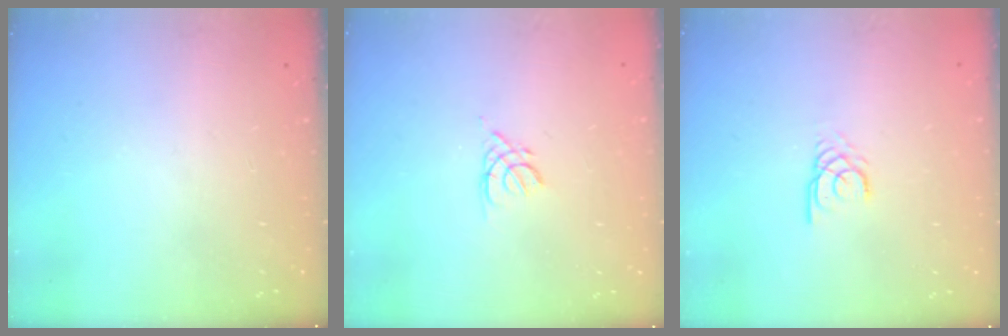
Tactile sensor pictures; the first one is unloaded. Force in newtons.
{"total": 2.5, "press": 2.5, "slide": 0.6}
{"total": 2.1, "press": 2.1, "slide": 0.0}